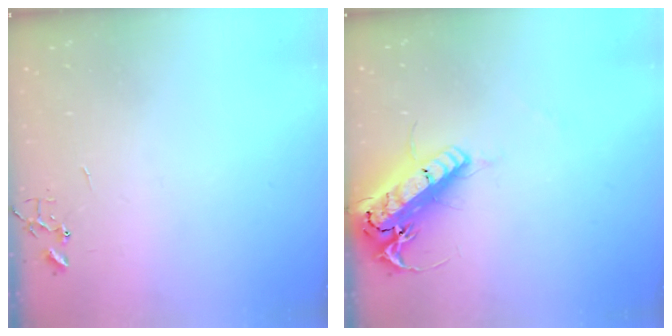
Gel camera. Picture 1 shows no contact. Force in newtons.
{"total": 20.0, "press": 19.6, "slide": 4.1}